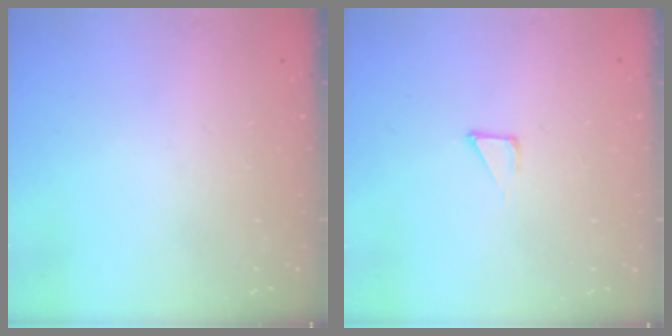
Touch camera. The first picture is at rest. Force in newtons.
{"total": 2.7, "press": 2.7, "slide": 0.3}